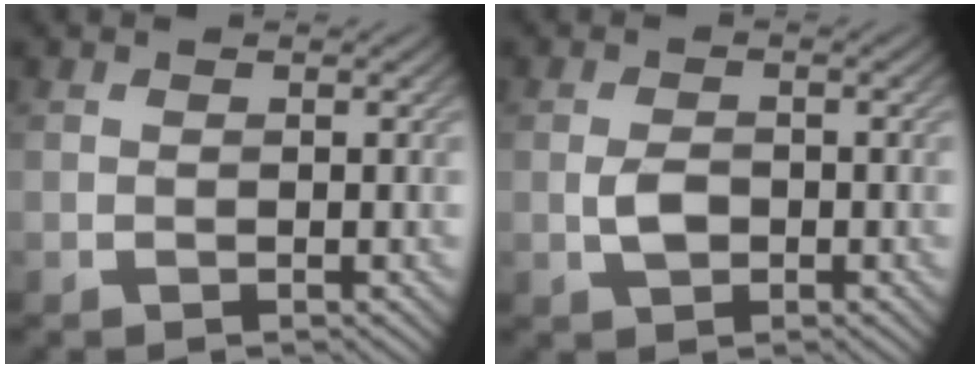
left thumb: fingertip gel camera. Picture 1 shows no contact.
{"total": 2.4, "force": [-0.5, 1.5, 1.8], "torque": [-0.040, 0.000, -0.010]}